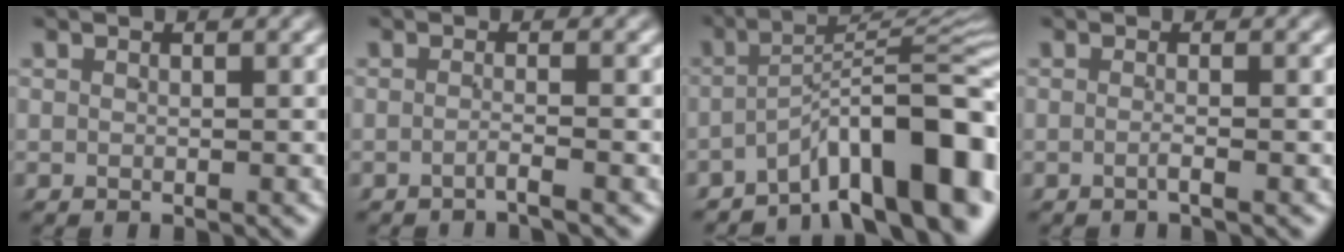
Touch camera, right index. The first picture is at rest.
{"total": 1.3, "force": [-1.2, -0.4, 0.5], "torque": [-0.010, -0.001, -0.025]}
{"total": 10.8, "force": [-5.2, 4.0, 8.6], "torque": [-0.111, -0.005, -0.076]}
{"total": 0.9, "force": [-0.7, -0.1, 0.6], "torque": [-0.015, 0.001, -0.017]}